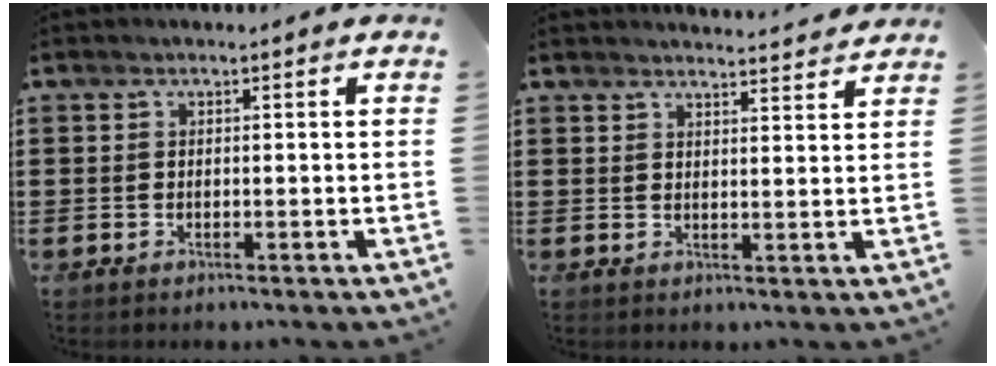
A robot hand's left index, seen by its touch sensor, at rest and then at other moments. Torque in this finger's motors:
{"motor_torque": [-0.13, -0.94, -0.04, -0.03]}